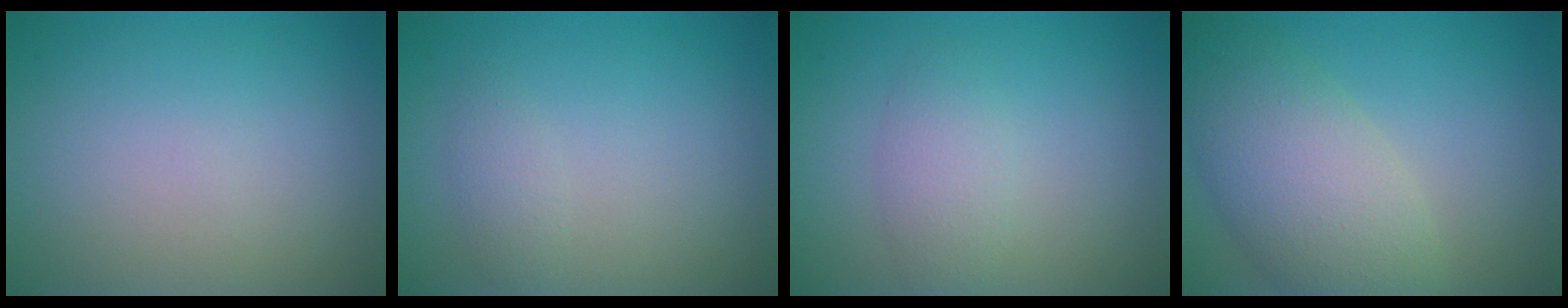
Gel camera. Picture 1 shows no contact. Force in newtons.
{"total": 1.2, "press": 1.2, "slide": 0.0}
{"total": 2.1, "press": 2.1, "slide": 0.1}
{"total": 6.9, "press": 6.9, "slide": 0.4}